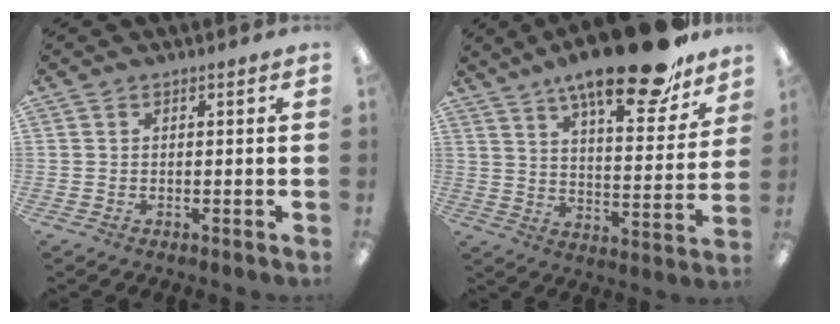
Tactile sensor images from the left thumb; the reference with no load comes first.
{"total": 21.3, "force": [15.7, 6.0, 13.0], "torque": [-0.190, -0.103, 0.256]}